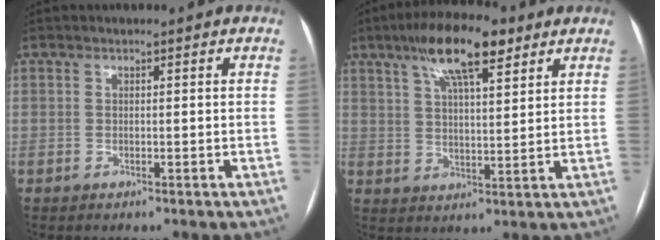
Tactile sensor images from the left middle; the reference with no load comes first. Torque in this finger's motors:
{"motor_torque": [1.34, -0.80, 0.23, 0.05]}